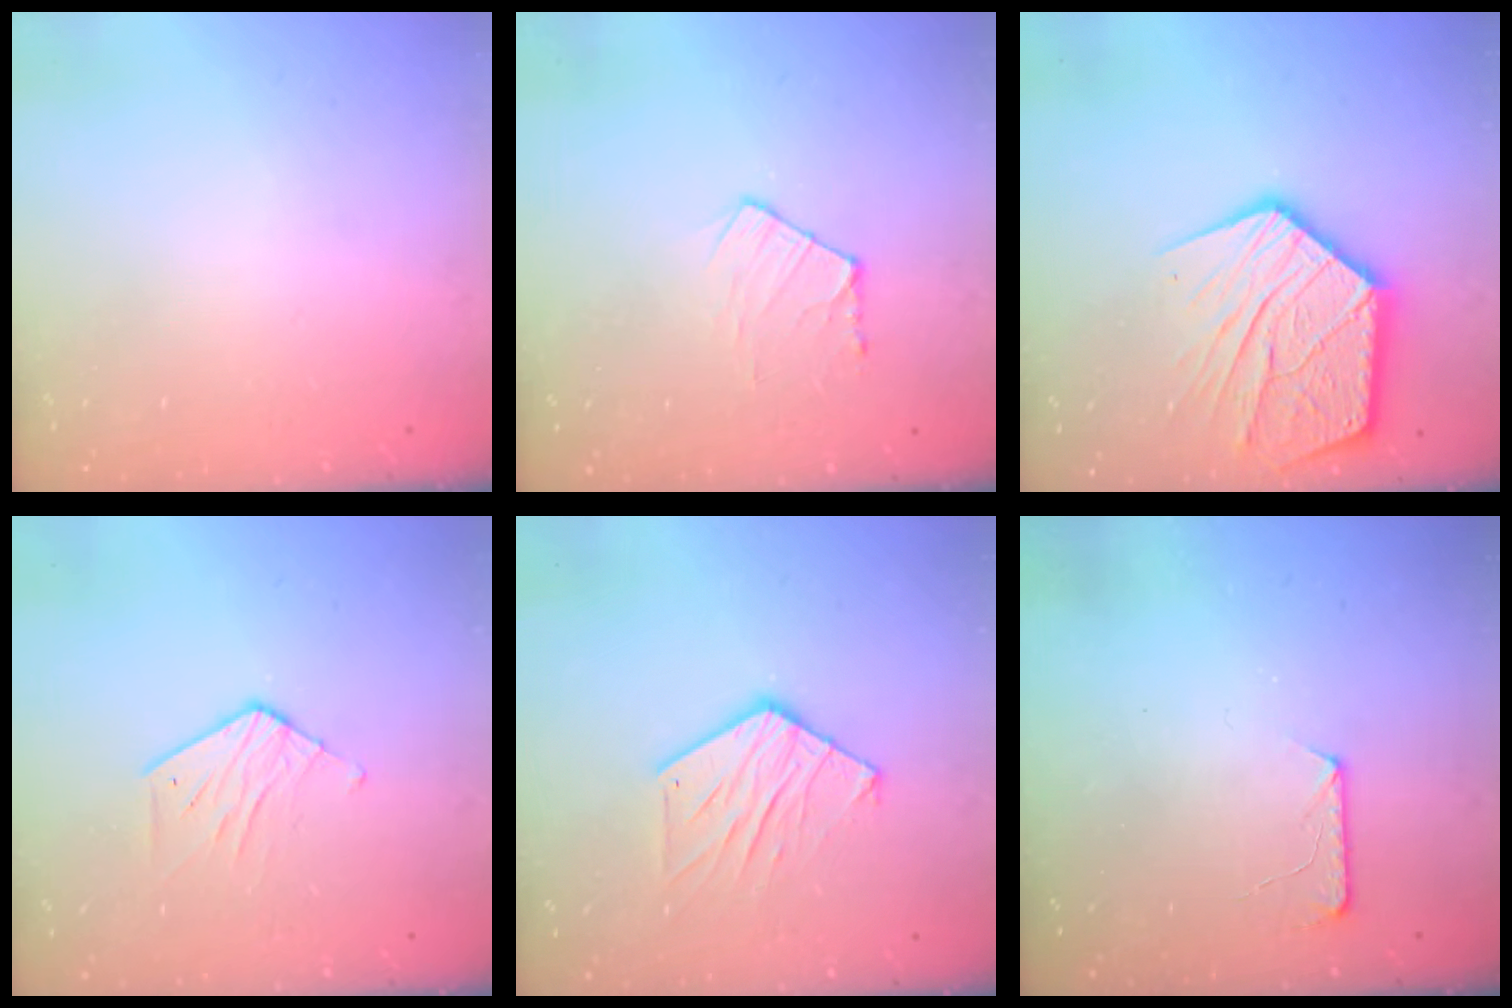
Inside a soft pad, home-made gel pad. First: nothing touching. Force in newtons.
{"total": 6.2, "press": 6.1, "slide": 0.8}
{"total": 19.7, "press": 19.7, "slide": 1.8}
{"total": 5.5, "press": 5.5, "slide": 0.4}
{"total": 10.9, "press": 10.9, "slide": 0.9}
{"total": 6.8, "press": 6.8, "slide": 0.6}